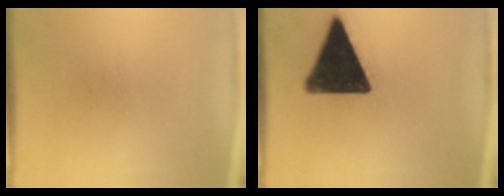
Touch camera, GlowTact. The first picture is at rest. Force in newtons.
{"total": 16.6}